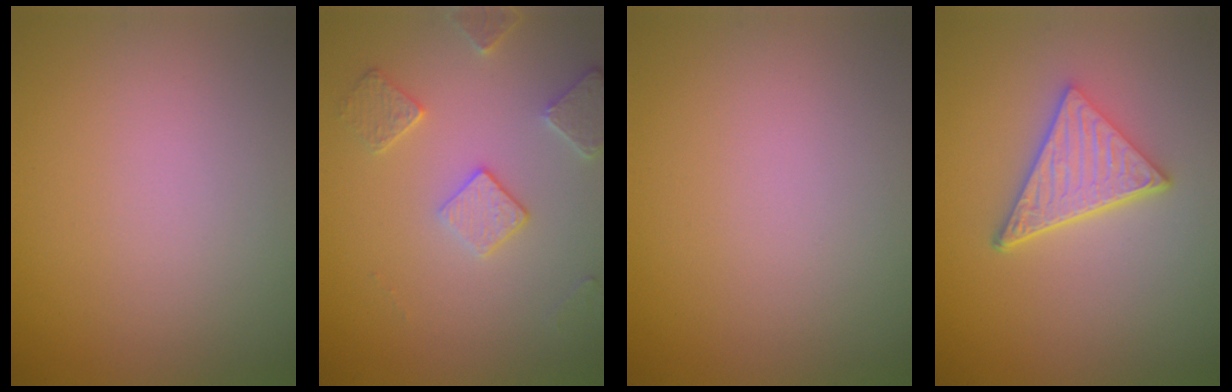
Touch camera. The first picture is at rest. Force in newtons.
{"total": 2.9, "press": 2.9, "slide": 0.1}
{"total": 0.0}
{"total": 4.9, "press": 3.7, "slide": 3.3}